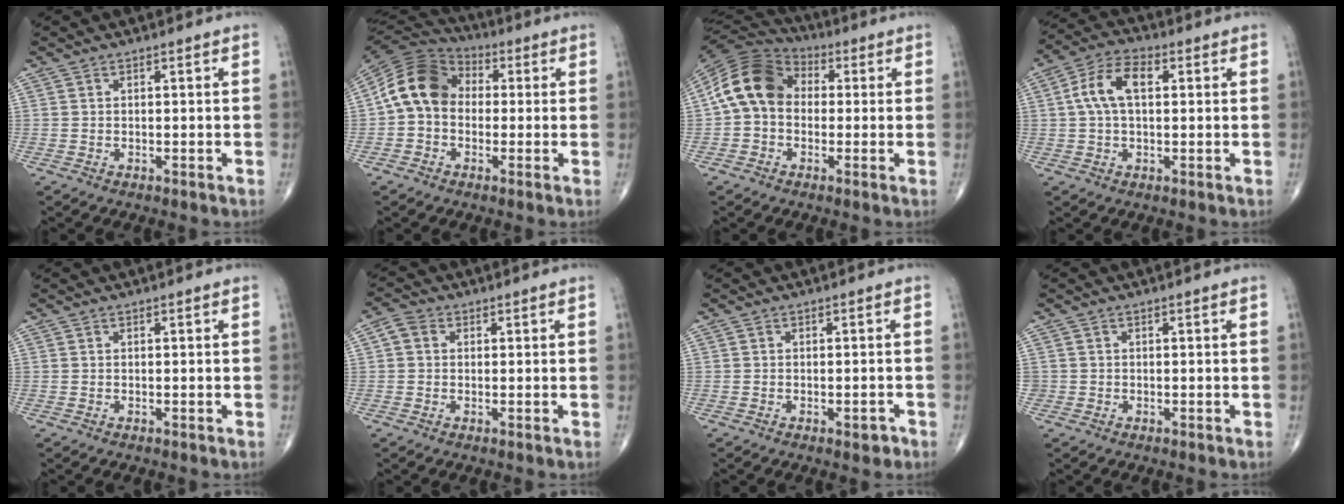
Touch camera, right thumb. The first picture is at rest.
{"total": 12.3, "force": [0.2, 9.6, 7.6], "torque": [-0.129, 0.034, -0.014]}
{"total": 13.1, "force": [0.6, 10.1, 8.4], "torque": [-0.147, 0.035, -0.004]}
{"total": 8.6, "force": [1.5, 4.7, 7.0], "torque": [-0.140, 0.025, 0.025]}
{"total": 0.0}
{"total": 2.9, "force": [0.5, 2.4, 1.5], "torque": [-0.024, 0.009, 0.005]}
{"total": 1.9, "force": [-1.0, 0.9, 1.4], "torque": [-0.013, 0.003, -0.013]}
{"total": 0.6, "force": [-0.1, 0.6, 0.0], "torque": [0.005, 0.005, -0.003]}